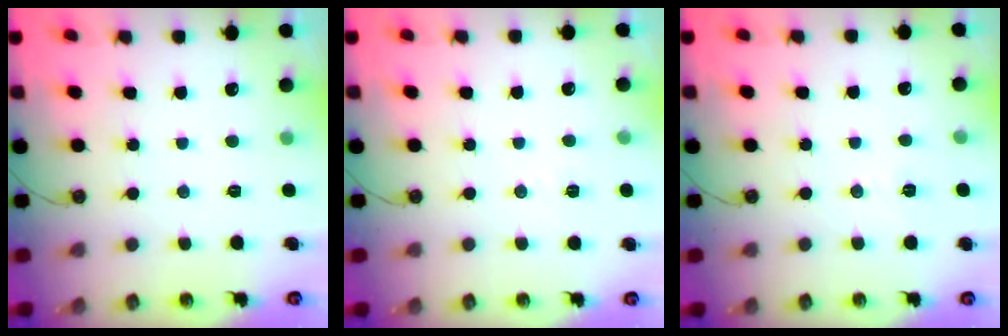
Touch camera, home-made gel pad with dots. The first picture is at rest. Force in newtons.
{"total": 4.5, "press": 3.8, "slide": 2.4}
{"total": 6.1, "press": 4.1, "slide": 4.5}